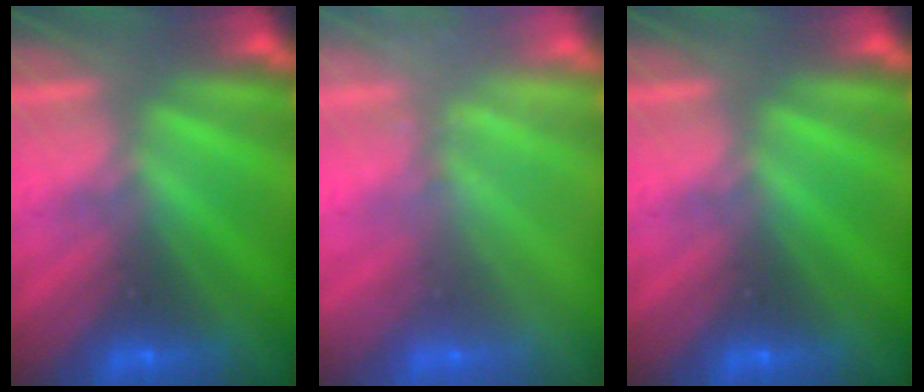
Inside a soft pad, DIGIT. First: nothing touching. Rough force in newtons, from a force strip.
{"total": 2.4}
{"total": 0.0}